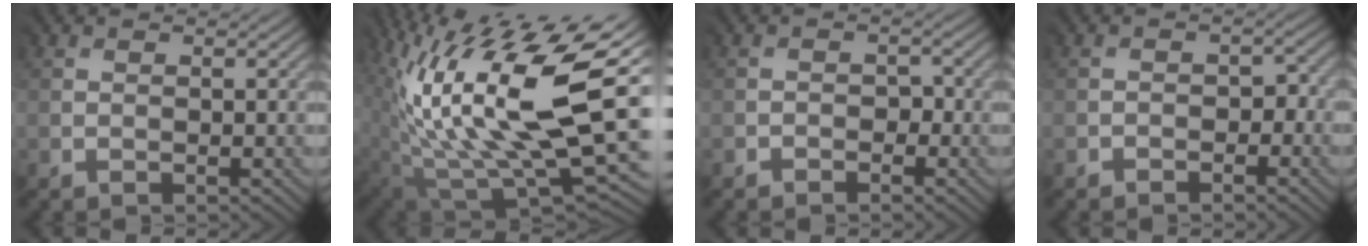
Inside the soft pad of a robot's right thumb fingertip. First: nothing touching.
{"total": 18.3, "force": [4.4, 8.0, 15.9], "torque": [-0.284, -0.003, 0.085]}
{"total": 1.4, "force": [-1.0, 0.9, -0.2], "torque": [0.014, 0.002, -0.017]}
{"total": 1.7, "force": [-1.3, 1.0, 0.3], "torque": [0.006, 0.002, -0.021]}